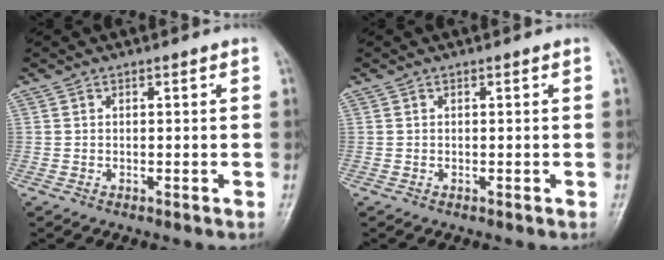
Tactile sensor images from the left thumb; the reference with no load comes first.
{"total": 0.0}